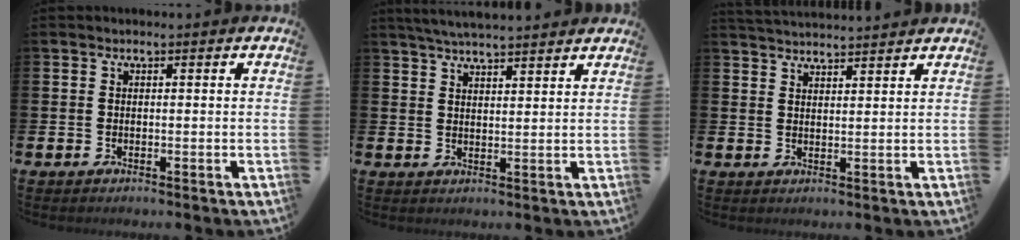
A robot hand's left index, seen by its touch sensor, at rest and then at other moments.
{"total": 4.4, "force": [4.3, 0.1, 1.0], "torque": [-0.027, -0.016, 0.077]}
{"total": 3.2, "force": [3.2, -0.1, 0.0], "torque": [-0.001, -0.019, 0.057]}